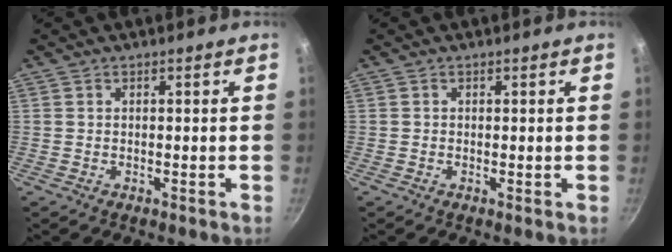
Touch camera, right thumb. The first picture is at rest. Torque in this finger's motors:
{"motor_torque": [0.30, 0.24, 0.36, -0.16, 0.00]}